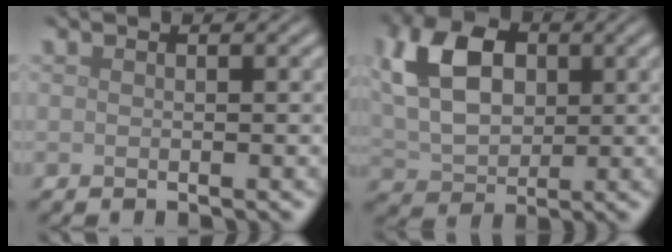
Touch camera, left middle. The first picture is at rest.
{"total": 9.0, "force": [2.4, 5.9, 6.3], "torque": [-0.135, 0.019, 0.034]}